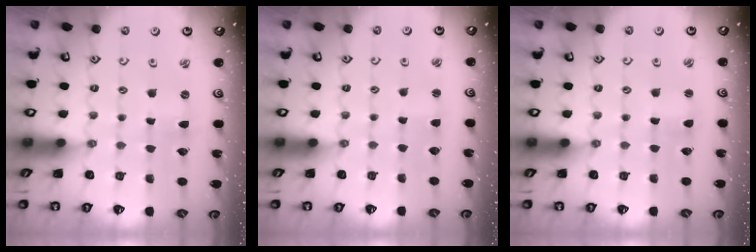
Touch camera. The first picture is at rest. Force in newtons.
{"total": 1.6, "press": 1.6, "slide": 0.3}
{"total": 1.5, "press": 1.5, "slide": 0.1}